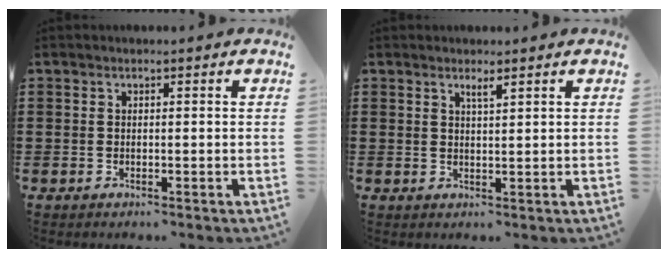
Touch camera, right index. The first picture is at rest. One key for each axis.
{"total": 1.4, "fx": 1.1, "fy": 0.1, "fz": 0.9, "tx": -0.018, "ty": 0.001, "tz": 0.019}